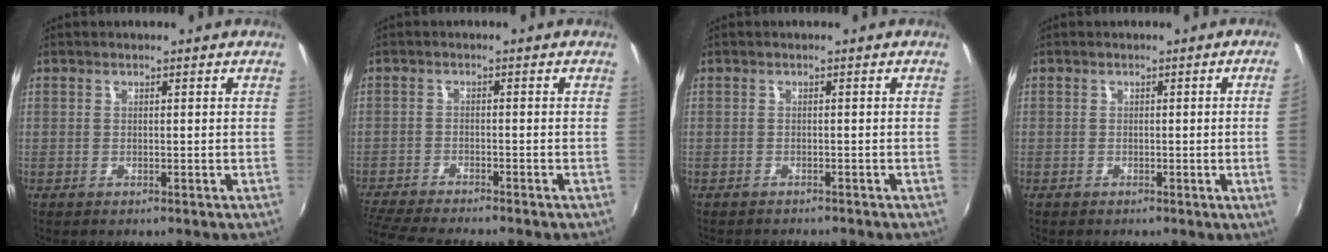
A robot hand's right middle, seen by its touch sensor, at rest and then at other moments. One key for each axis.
{"total": 9.3, "fx": -8.6, "fy": 0.0, "fz": 3.7, "tx": -0.099, "ty": -0.032, "tz": -0.146}
{"total": 3.4, "fx": -3.2, "fy": 0.5, "fz": 1.1, "tx": -0.030, "ty": -0.017, "tz": -0.046}
{"total": 2.7, "fx": -0.1, "fy": -1.6, "fz": 2.2, "tx": -0.034, "ty": -0.016, "tz": 0.004}